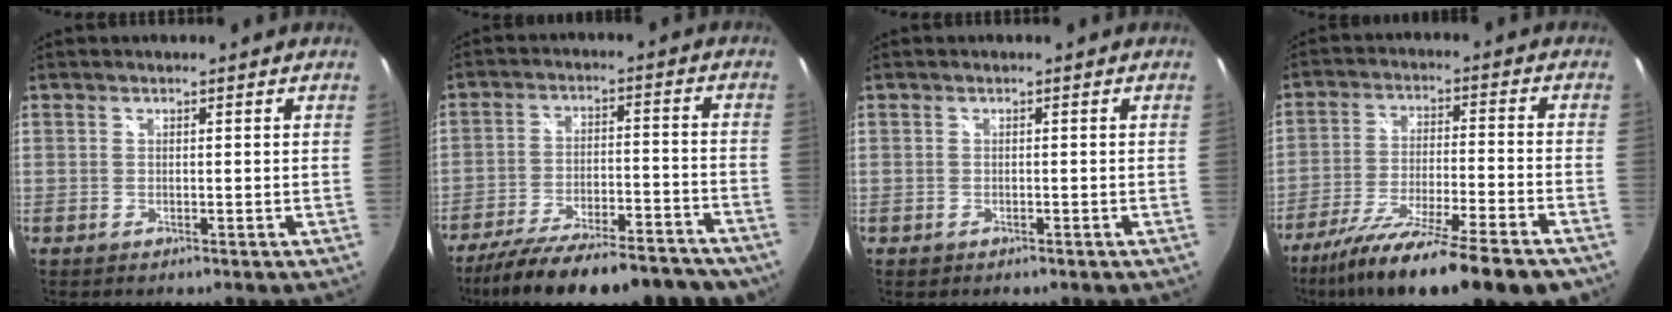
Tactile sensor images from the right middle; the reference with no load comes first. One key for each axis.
{"total": 22.6, "fx": -18.7, "fy": 5.7, "fz": 11.2, "tx": -0.196, "ty": -0.033, "tz": -0.262}
{"total": 0.6, "fx": -0.3, "fy": 0.4, "fz": 0.3, "tx": -0.006, "ty": -0.003, "tz": -0.005}
{"total": 20.1, "fx": -15.5, "fy": 1.6, "fz": 12.6, "tx": -0.227, "ty": -0.052, "tz": -0.253}